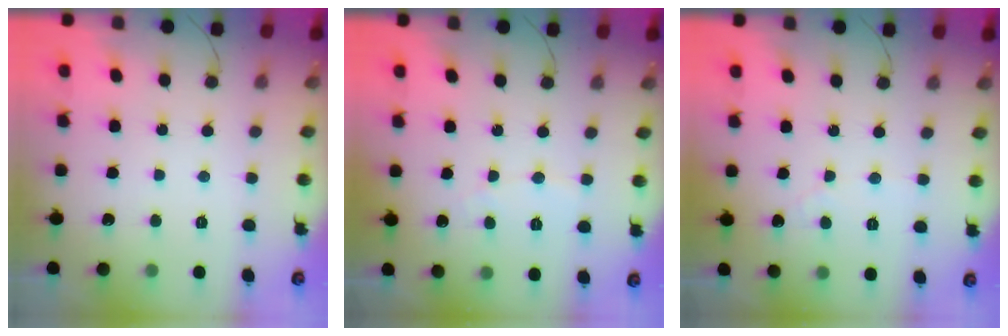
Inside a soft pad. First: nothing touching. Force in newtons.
{"total": 3.0, "press": 2.9, "slide": 0.2}
{"total": 2.8, "press": 2.8, "slide": 0.2}